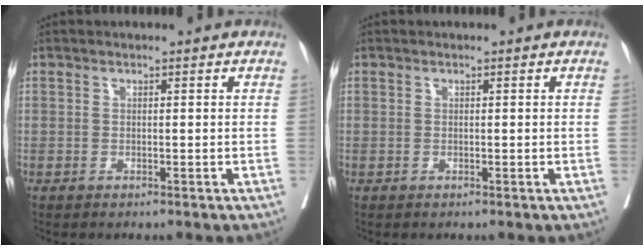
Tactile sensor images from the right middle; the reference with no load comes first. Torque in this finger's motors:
{"motor_torque": [0.36, -0.35, 0.05, 0.01]}